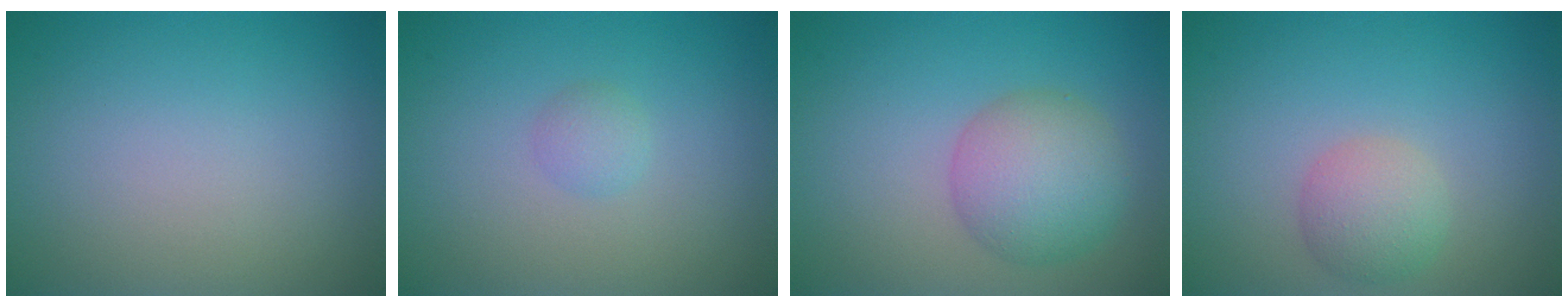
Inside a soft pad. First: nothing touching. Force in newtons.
{"total": 1.1, "press": 1.1, "slide": 0.1}
{"total": 5.1, "press": 5.1, "slide": 0.1}
{"total": 2.8, "press": 2.8, "slide": 0.2}